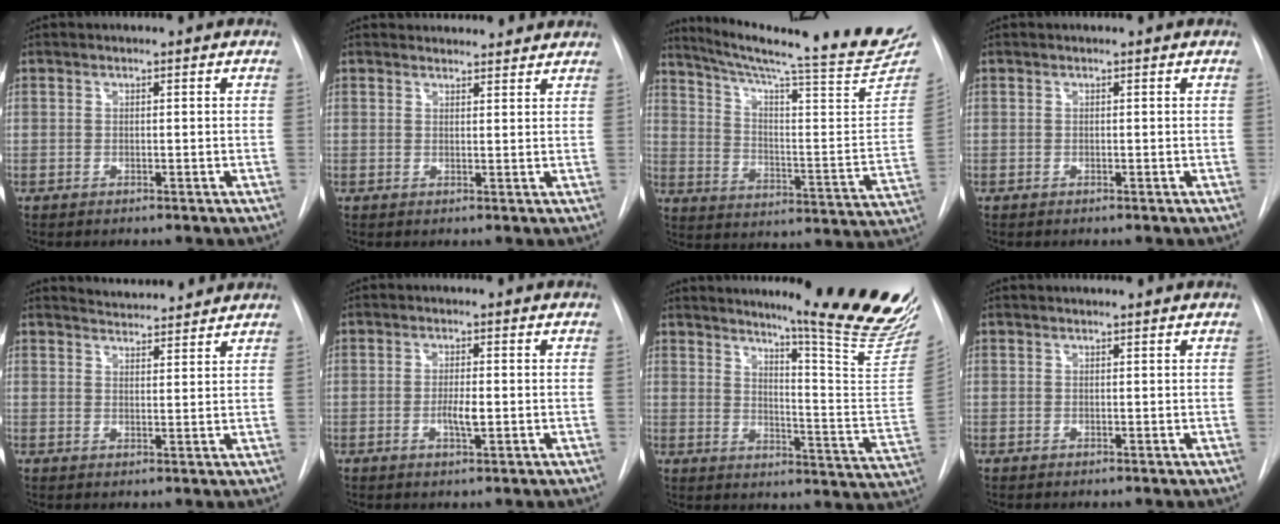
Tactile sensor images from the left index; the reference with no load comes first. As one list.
[{"total": 7.4, "force": [7.1, 1.7, 1.0], "torque": [-0.002, 0.021, 0.076]}, {"total": 23.9, "force": [21.4, -0.5, 10.8], "torque": [-0.162, -0.102, 0.290]}, {"total": 0.0}, {"total": 7.1, "force": [7.0, 0.8, 1.2], "torque": [-0.024, 0.012, 0.093]}, {"total": 2.5, "force": [-0.4, 0.4, 2.5], "torque": [-0.046, -0.002, -0.006]}, {"total": 21.1, "force": [18.0, -0.9, 10.8], "torque": [-0.143, -0.121, 0.220]}, {"total": 2.4, "force": [2.4, -0.1, 0.5], "torque": [-0.008, 0.012, 0.026]}]